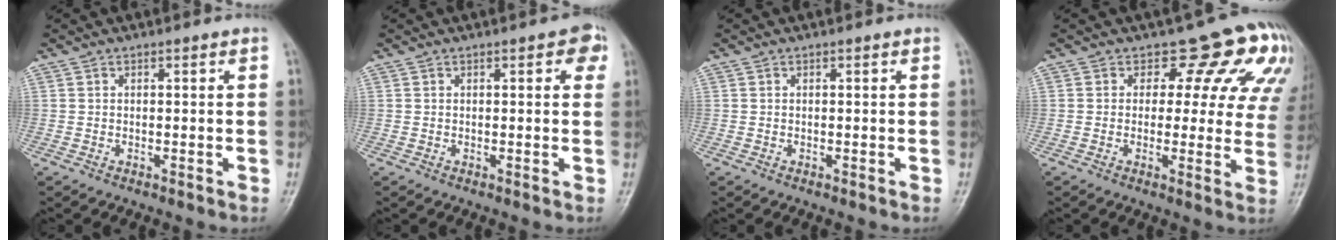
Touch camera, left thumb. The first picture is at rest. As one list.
[{"total": 3.2, "force": [1.2, 1.4, 2.6], "torque": [-0.017, 0.001, 0.006]}, {"total": 0.0}, {"total": 11.6, "force": [7.0, 6.9, 6.1], "torque": [-0.014, -0.031, 0.057]}]